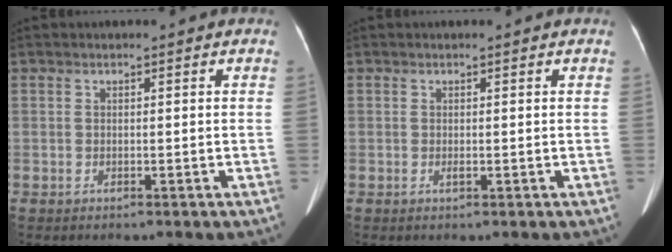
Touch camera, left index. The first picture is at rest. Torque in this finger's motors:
{"motor_torque": [0.38, 0.06, 0.06, 0.04]}